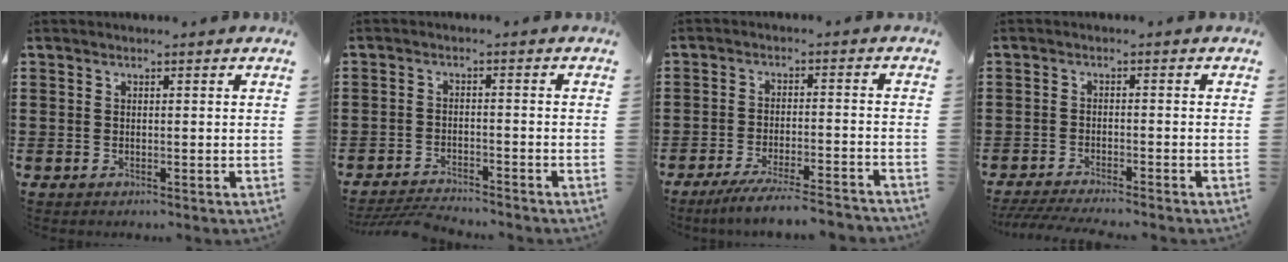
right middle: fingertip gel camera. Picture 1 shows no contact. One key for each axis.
{"total": 3.8, "fx": -3.8, "fy": 0.1, "fz": 0.7, "tx": -0.014, "ty": -0.002, "tz": -0.076}
{"total": 5.2, "fx": -4.6, "fy": -0.1, "fz": 2.3, "tx": -0.042, "ty": -0.013, "tz": -0.086}
{"total": 2.9, "fx": -2.7, "fy": -0.2, "fz": 0.9, "tx": -0.021, "ty": -0.006, "tz": -0.057}